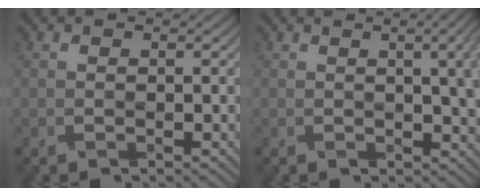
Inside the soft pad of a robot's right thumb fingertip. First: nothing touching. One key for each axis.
{"total": 6.5, "fx": 1.2, "fy": 1.8, "fz": 6.2, "tx": -0.064, "ty": 0.012, "tz": 0.017}